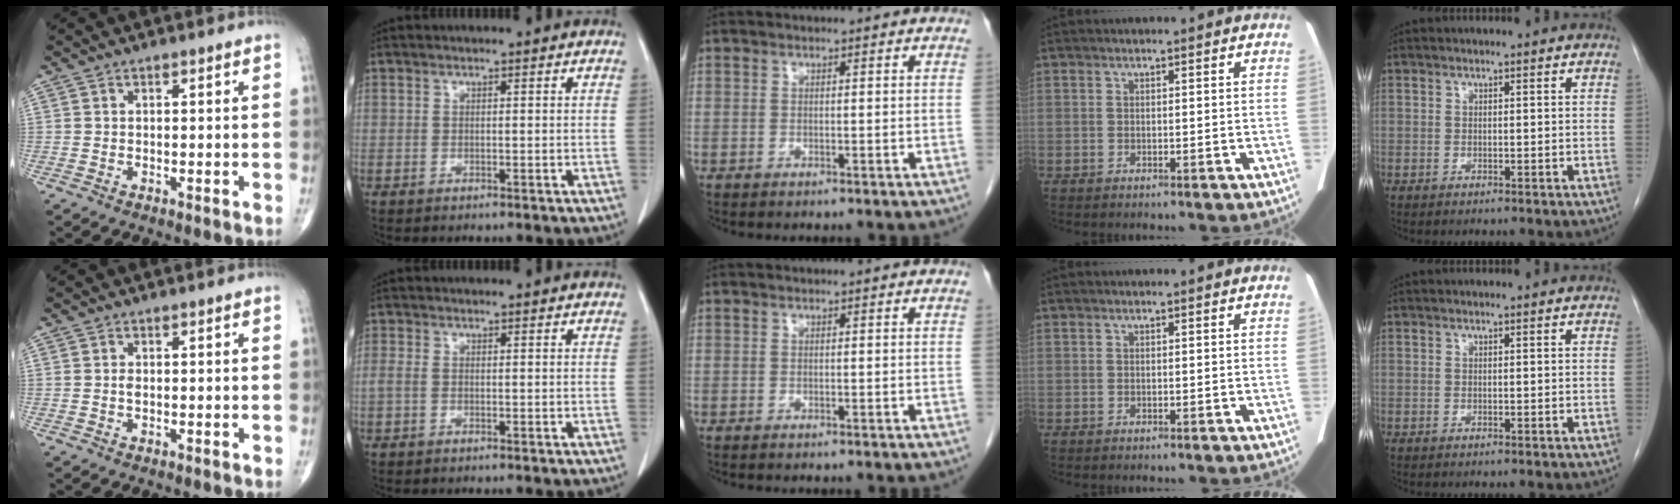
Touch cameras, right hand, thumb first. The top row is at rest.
{"thumb": {"total": 0.9, "force": [0.0, 0.5, 0.7], "torque": [-0.015, 0.001, 0.000]}, "index": {"total": 1.3, "force": [-0.4, 0.6, 1.1], "torque": [-0.032, 0.005, -0.006]}}